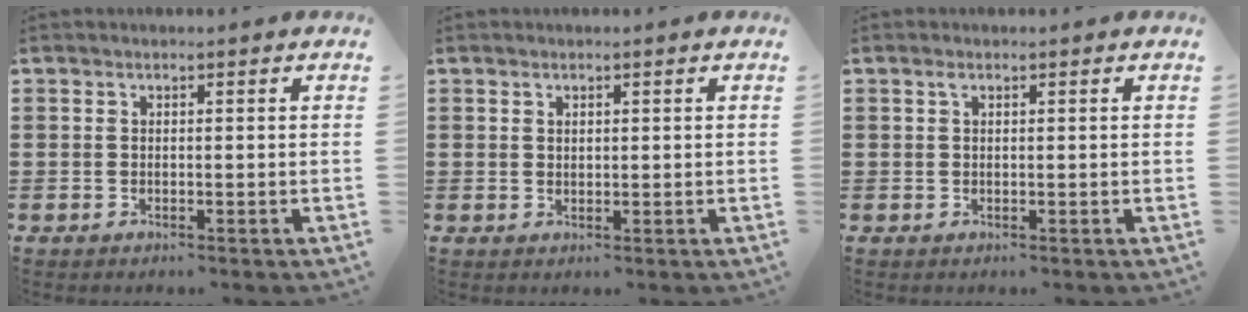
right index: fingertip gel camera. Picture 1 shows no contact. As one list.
[{"total": 0.8, "force": [0.6, 0.5, 0.3], "torque": [-0.008, 0.003, 0.011]}, {"total": 0.8, "force": [0.3, 0.3, 0.6], "torque": [-0.014, 0.001, 0.006]}]